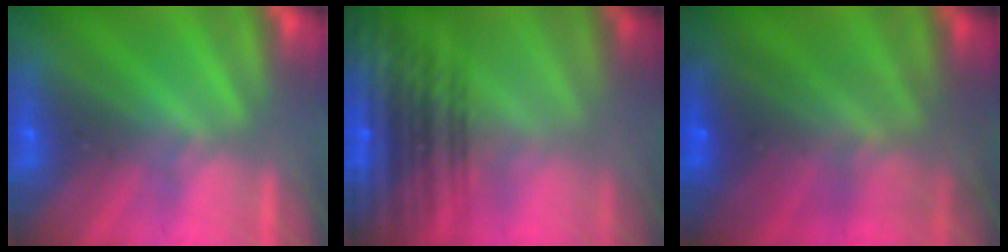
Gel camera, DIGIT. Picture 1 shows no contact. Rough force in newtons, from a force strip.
{"total": 7.7}
{"total": 7.0}